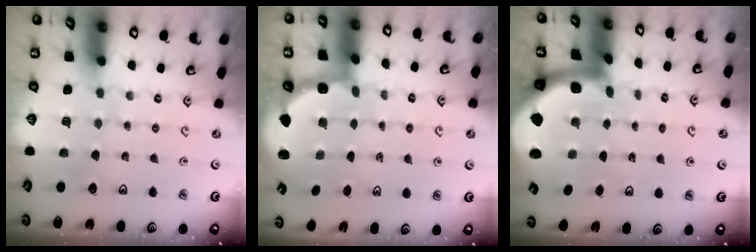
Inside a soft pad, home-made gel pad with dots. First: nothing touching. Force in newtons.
{"total": 2.7, "press": 2.3, "slide": 1.4}
{"total": 2.4, "press": 2.4, "slide": 0.3}